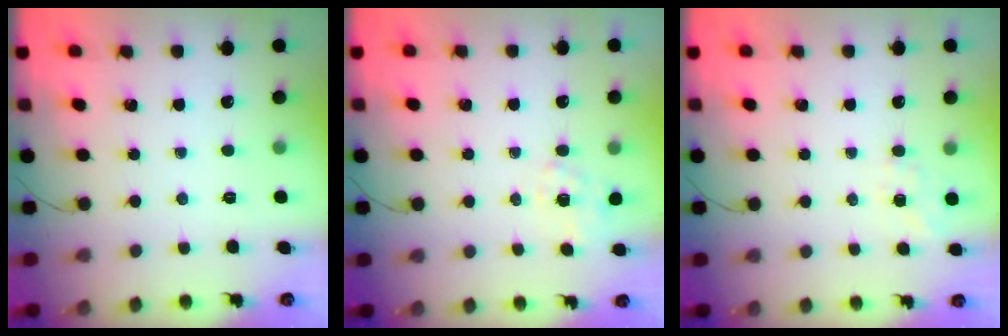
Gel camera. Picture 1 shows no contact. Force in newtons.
{"total": 1.5, "press": 1.1, "slide": 1.0}
{"total": 2.9, "press": 2.5, "slide": 1.5}